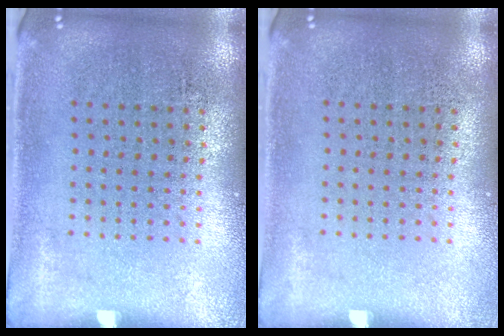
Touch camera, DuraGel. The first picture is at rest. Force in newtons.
{"total": 0.0}